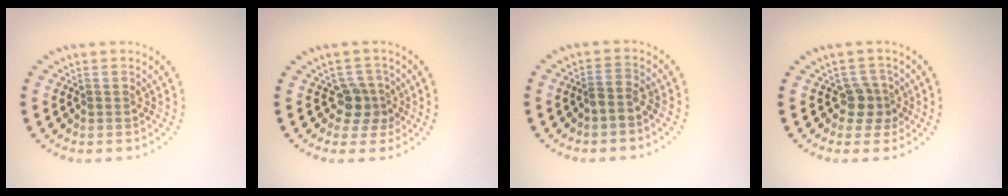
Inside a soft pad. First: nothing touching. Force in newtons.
{"total": 2.4, "press": 1.9, "slide": 1.5}
{"total": 1.6, "press": 1.2, "slide": 1.0}
{"total": 2.1, "press": 1.8, "slide": 1.2}